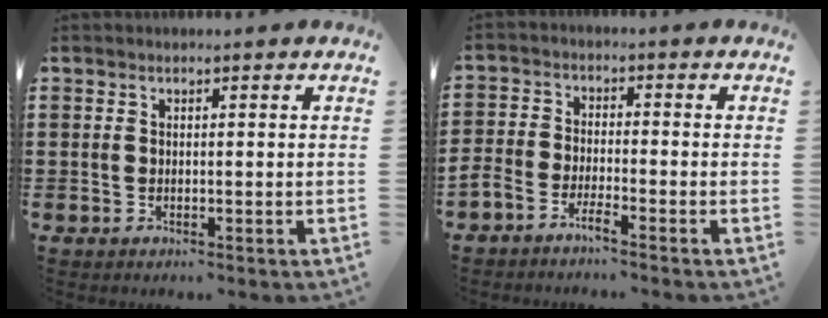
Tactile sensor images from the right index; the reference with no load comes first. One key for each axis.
{"total": 3.2, "fx": -3.1, "fy": -0.1, "fz": 0.6, "tx": -0.029, "ty": -0.003, "tz": -0.068}